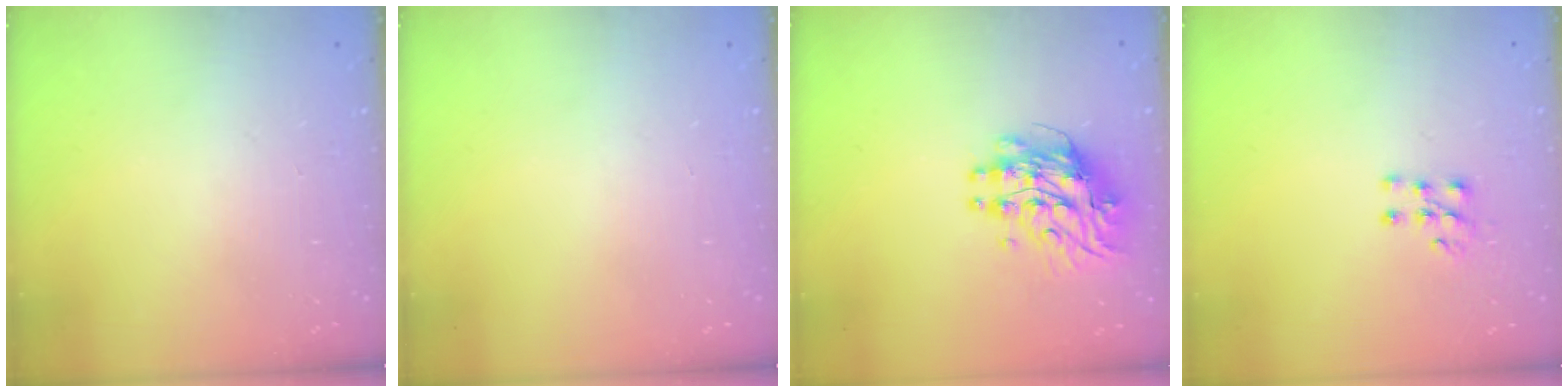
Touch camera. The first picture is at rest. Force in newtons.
{"total": 0.0}
{"total": 9.8, "press": 9.7, "slide": 0.8}
{"total": 6.0, "press": 6.0, "slide": 0.5}